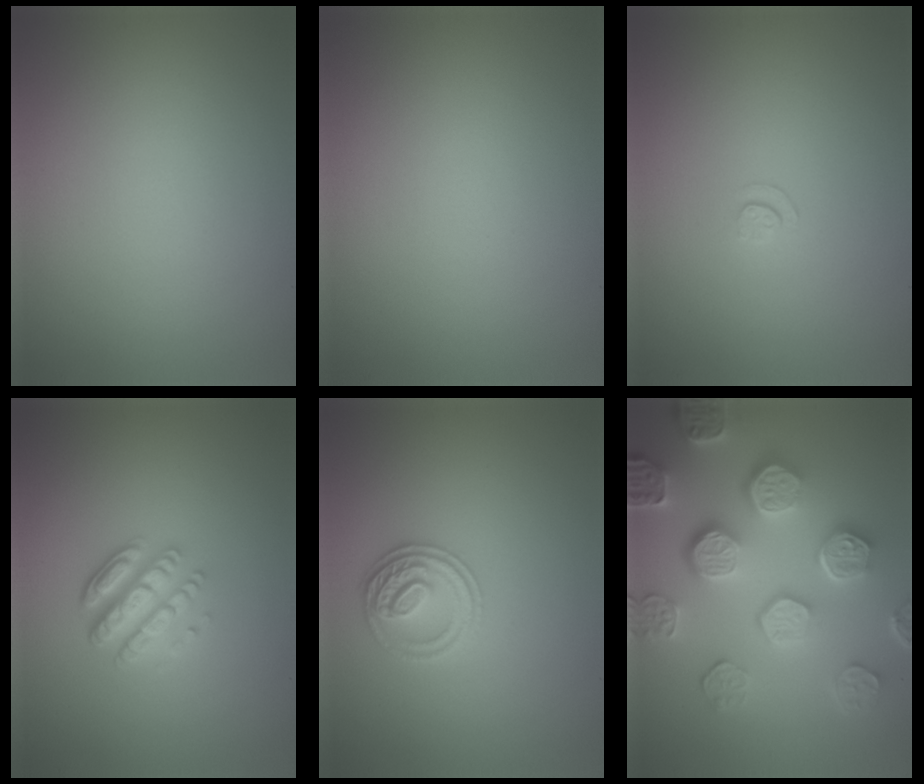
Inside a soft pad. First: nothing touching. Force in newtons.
{"total": 0.0}
{"total": 0.6, "press": 0.3, "slide": 0.6}
{"total": 4.3, "press": 3.3, "slide": 2.7}
{"total": 2.9, "press": 2.8, "slide": 0.7}
{"total": 7.8, "press": 6.1, "slide": 5.0}